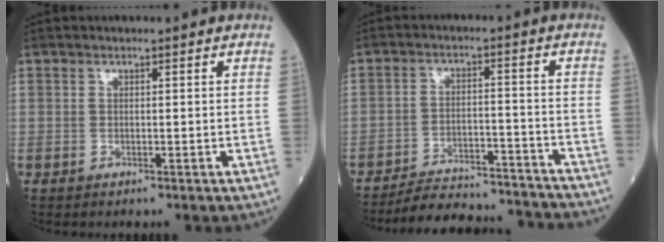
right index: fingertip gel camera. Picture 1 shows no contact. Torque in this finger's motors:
{"motor_torque": [0.94, -1.17, 0.34, 0.10]}